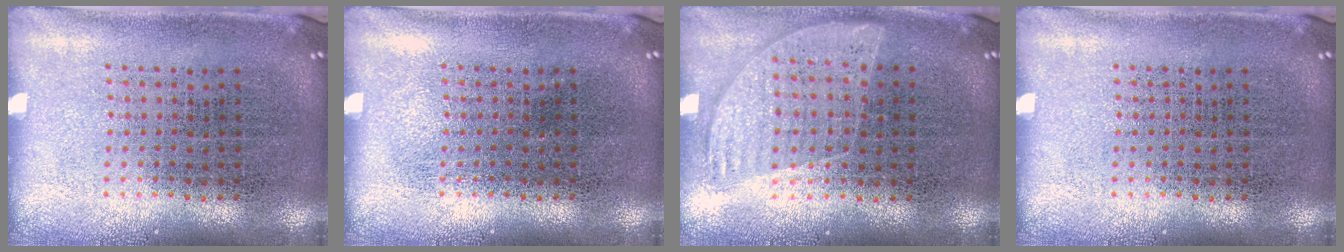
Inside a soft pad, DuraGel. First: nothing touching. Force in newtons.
{"total": 0.0}
{"total": 0.9, "press": 0.8, "slide": 0.3}
{"total": 0.0}